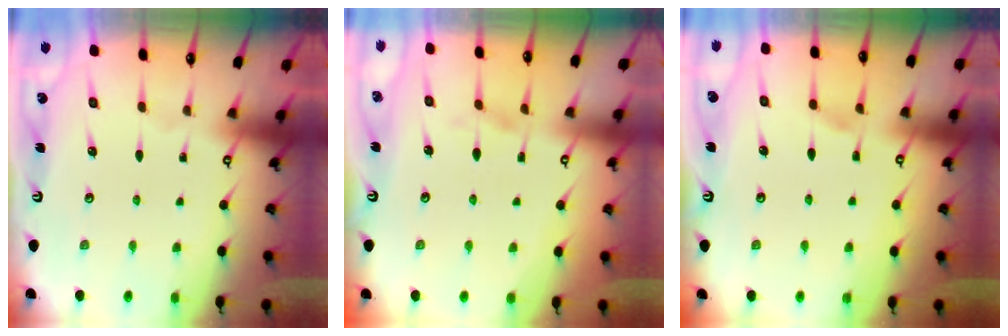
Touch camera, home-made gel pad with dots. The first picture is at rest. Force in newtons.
{"total": 2.6, "press": 2.3, "slide": 1.0}
{"total": 5.4, "press": 5.4, "slide": 0.6}